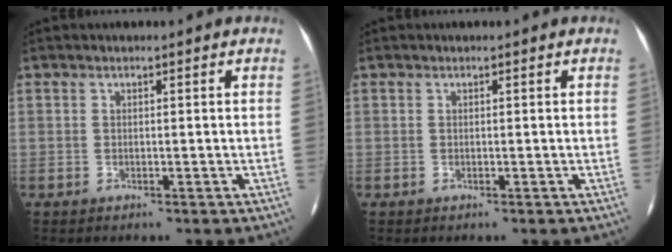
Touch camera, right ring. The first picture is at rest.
{"total": 0.0}